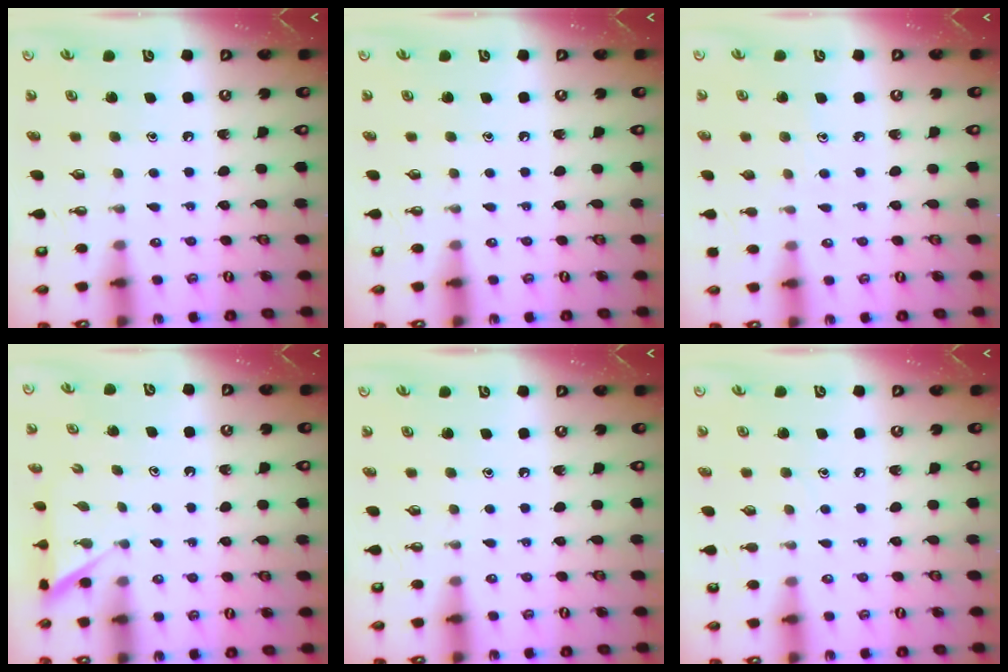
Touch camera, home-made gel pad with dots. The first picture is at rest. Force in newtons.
{"total": 0.0}
{"total": 3.7, "press": 3.7, "slide": 0.4}
{"total": 2.4, "press": 2.4, "slide": 0.3}
{"total": 0.0}
{"total": 2.9, "press": 2.9, "slide": 0.3}